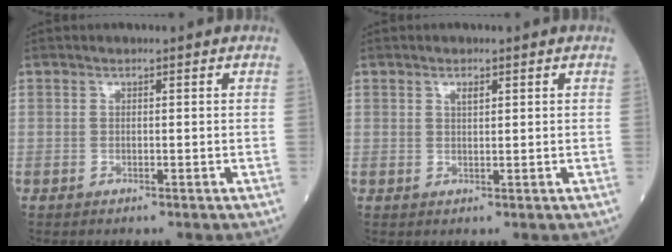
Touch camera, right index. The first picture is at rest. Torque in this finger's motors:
{"motor_torque": [0.08, 0.04, 0.03, 0.01]}